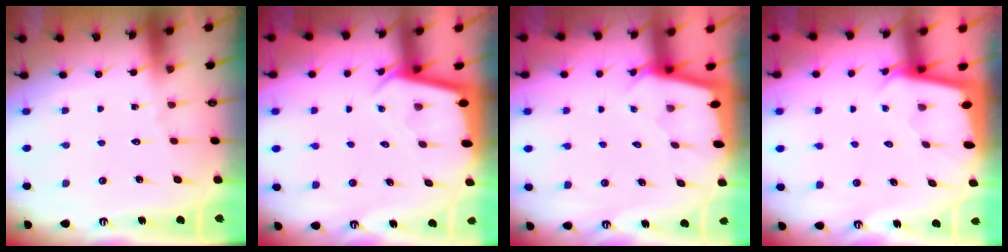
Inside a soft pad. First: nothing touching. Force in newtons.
{"total": 2.3, "press": 2.3, "slide": 0.1}
{"total": 2.1, "press": 2.1, "slide": 0.2}
{"total": 1.8, "press": 1.8, "slide": 0.1}